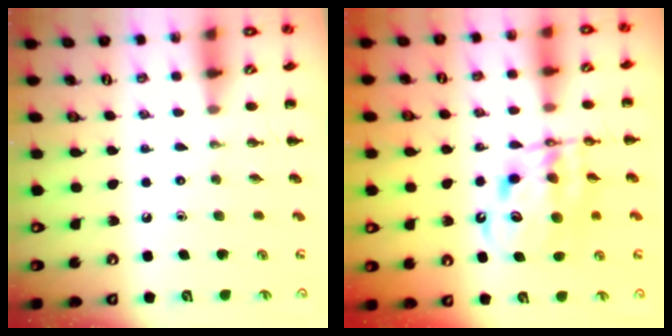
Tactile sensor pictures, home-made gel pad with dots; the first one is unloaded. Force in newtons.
{"total": 11.3, "press": 10.9, "slide": 2.9}